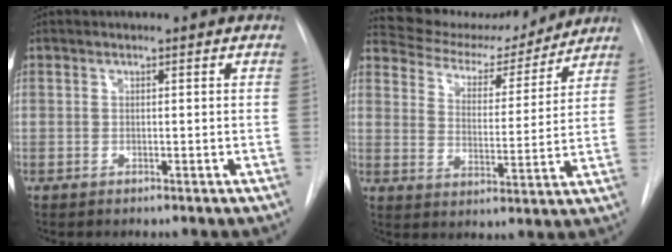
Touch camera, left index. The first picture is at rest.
{"total": 14.3, "force": [13.6, 3.5, 2.8], "torque": [-0.036, -0.006, 0.199]}